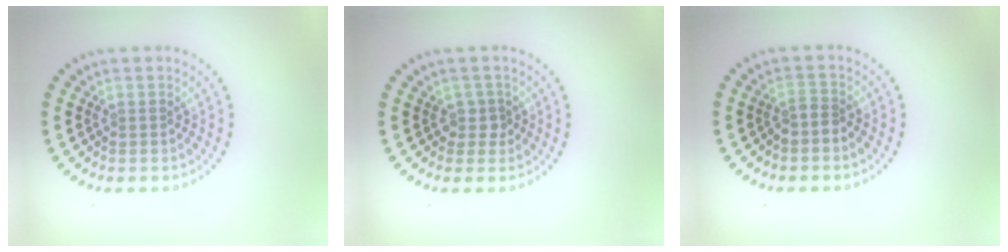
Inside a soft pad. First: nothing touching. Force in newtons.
{"total": 1.4, "press": 1.1, "slide": 0.8}
{"total": 1.1, "press": 0.7, "slide": 0.8}